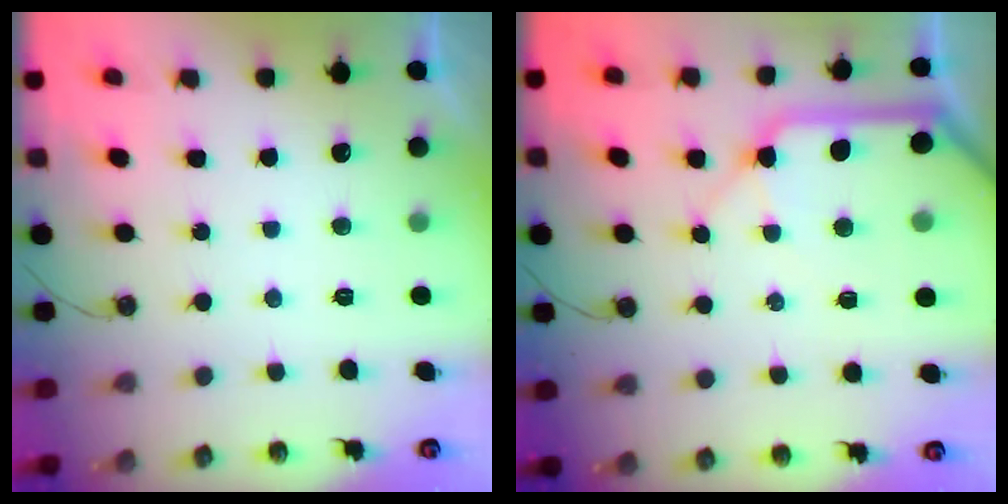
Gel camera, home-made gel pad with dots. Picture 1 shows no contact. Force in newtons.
{"total": 13.3, "press": 13.2, "slide": 1.7}